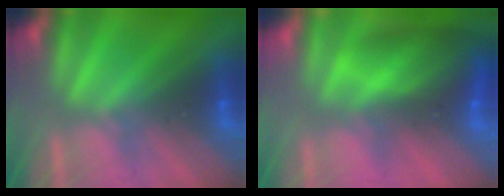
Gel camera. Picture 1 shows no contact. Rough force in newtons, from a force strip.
{"total": 10.8}